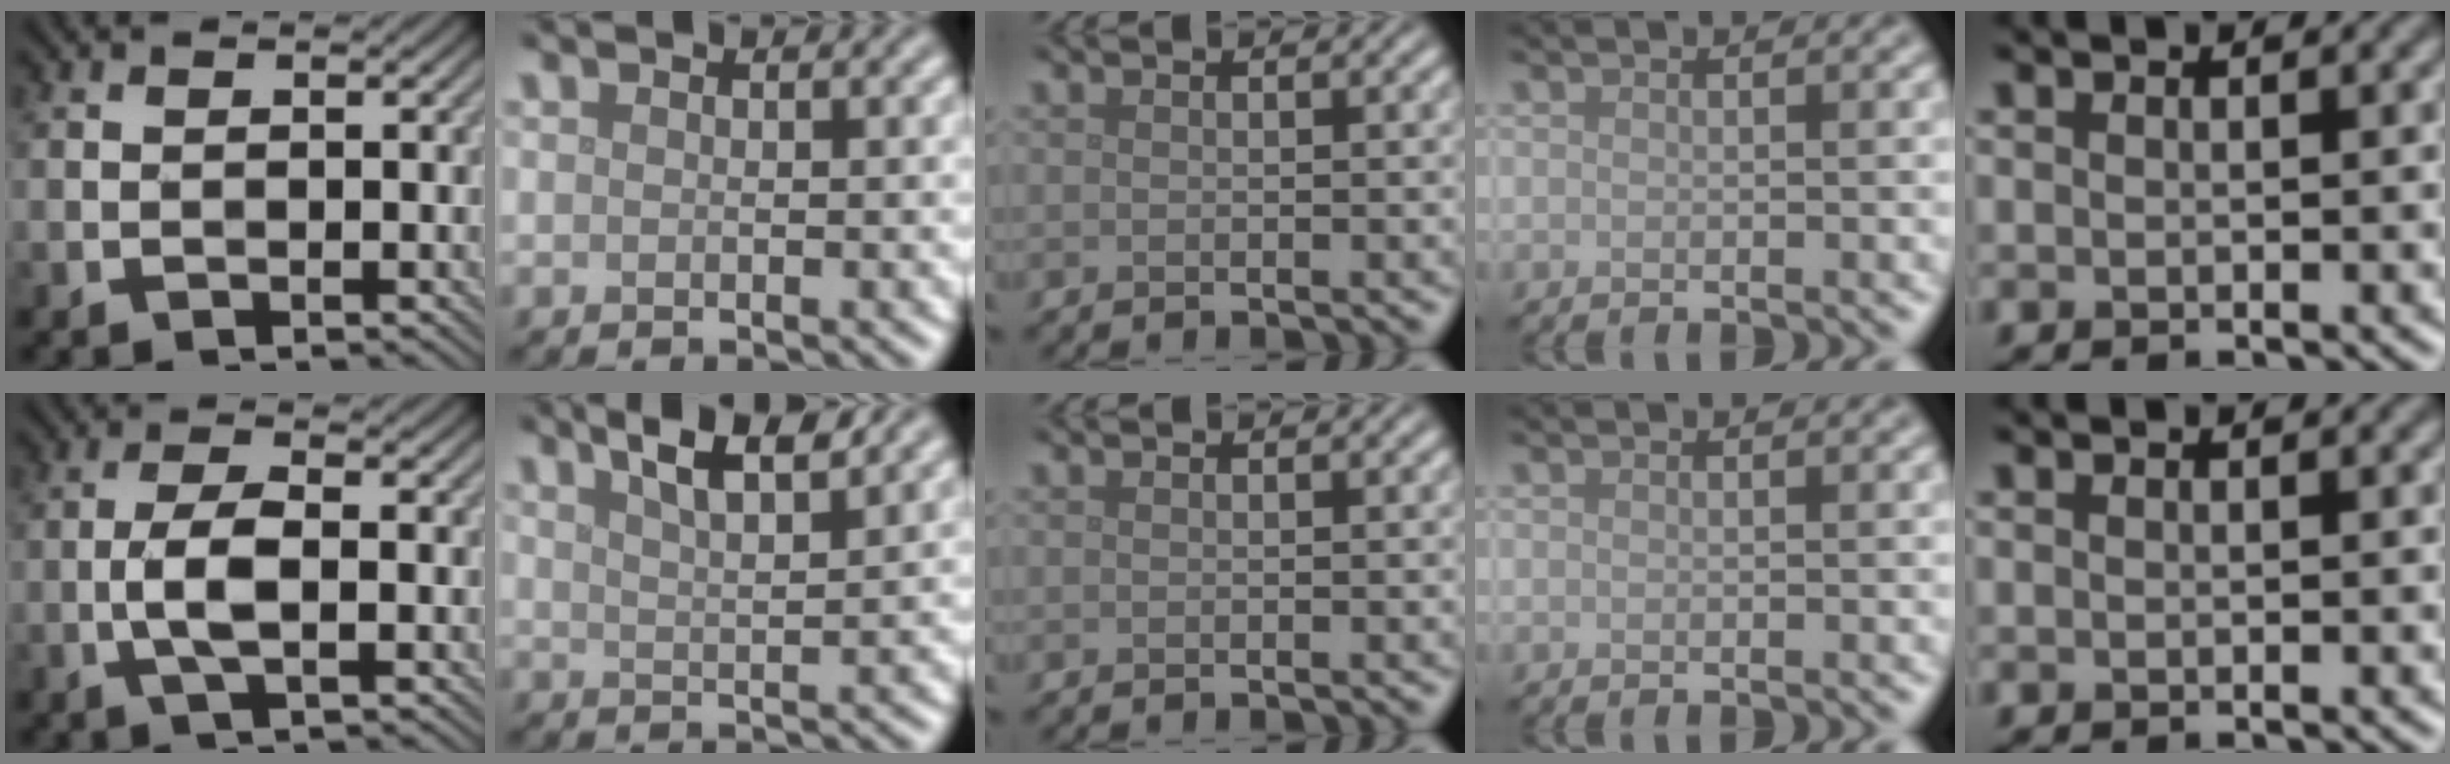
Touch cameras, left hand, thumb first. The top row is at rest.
{"thumb": {"total": 4.5, "force": [-0.9, 1.3, 4.2], "torque": [-0.091, 0.004, -0.025]}, "index": {"total": 4.7, "force": [3.4, 1.1, 3.1], "torque": [-0.042, 0.017, 0.049]}}